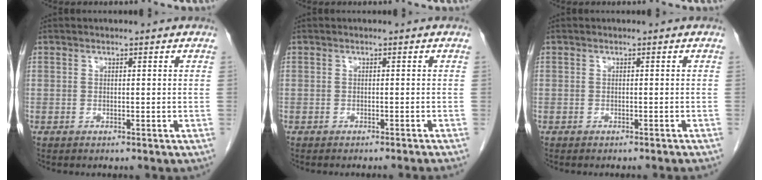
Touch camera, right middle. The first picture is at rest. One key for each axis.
{"total": 3.9, "fx": -3.5, "fy": -0.9, "fz": 1.5, "tx": -0.012, "ty": 0.000, "tz": -0.043}
{"total": 3.2, "fx": -2.9, "fy": -0.3, "fz": 1.4, "tx": -0.018, "ty": 0.000, "tz": -0.034}